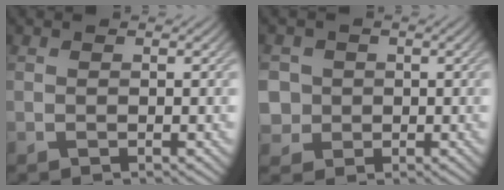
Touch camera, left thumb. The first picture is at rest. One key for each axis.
{"total": 4.3, "fx": 0.0, "fy": 4.2, "fz": 1.0, "tx": -0.033, "ty": -0.001, "tz": -0.013}